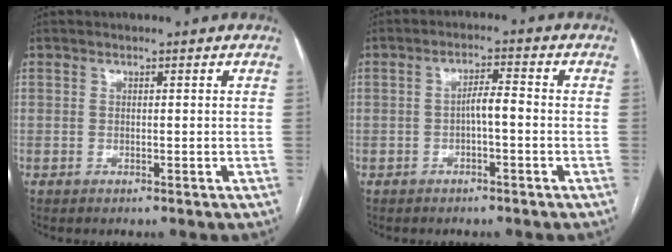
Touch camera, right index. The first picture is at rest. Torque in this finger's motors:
{"motor_torque": [0.49, -0.15, 0.26, 0.07]}